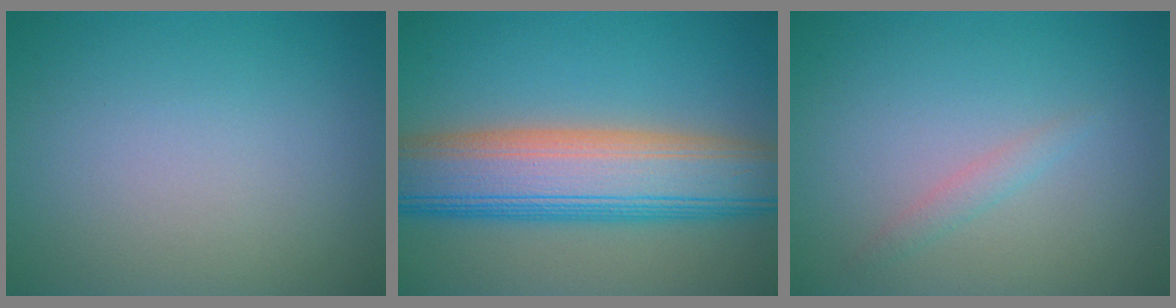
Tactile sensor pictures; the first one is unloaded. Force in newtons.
{"total": 11.0, "press": 11.0, "slide": 0.6}
{"total": 1.1, "press": 1.1, "slide": 0.2}